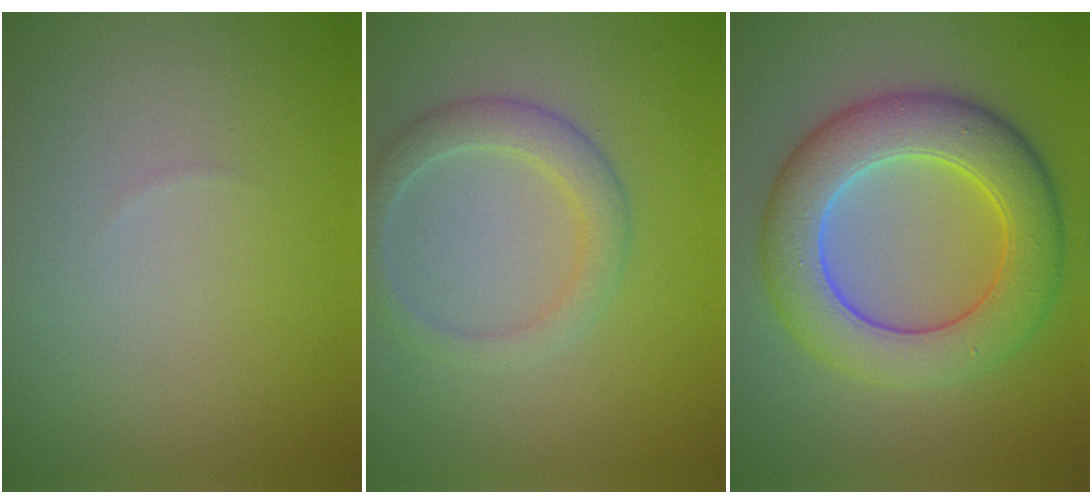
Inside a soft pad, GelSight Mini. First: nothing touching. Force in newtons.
{"total": 2.7, "press": 2.7, "slide": 0.2}
{"total": 8.3, "press": 8.3, "slide": 0.5}